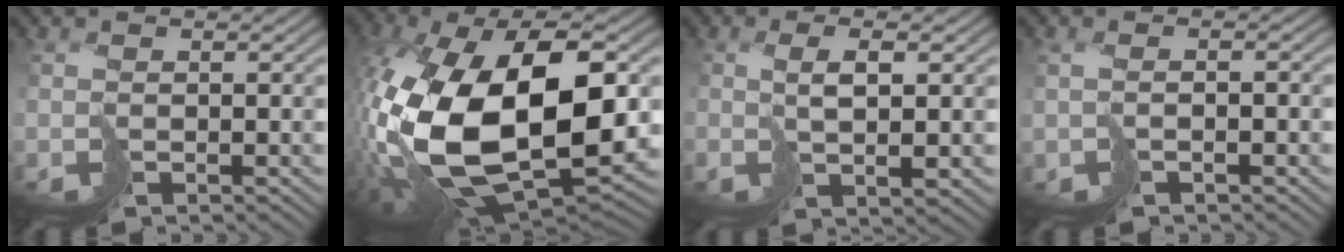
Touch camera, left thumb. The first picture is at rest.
{"total": 20.2, "force": [-0.2, 10.8, 17.1], "torque": [-0.404, -0.056, 0.030]}
{"total": 4.0, "force": [1.4, 0.4, 3.7], "torque": [-0.078, 0.003, 0.032]}
{"total": 1.7, "force": [-0.6, 0.5, 1.5], "torque": [-0.038, -0.002, -0.010]}